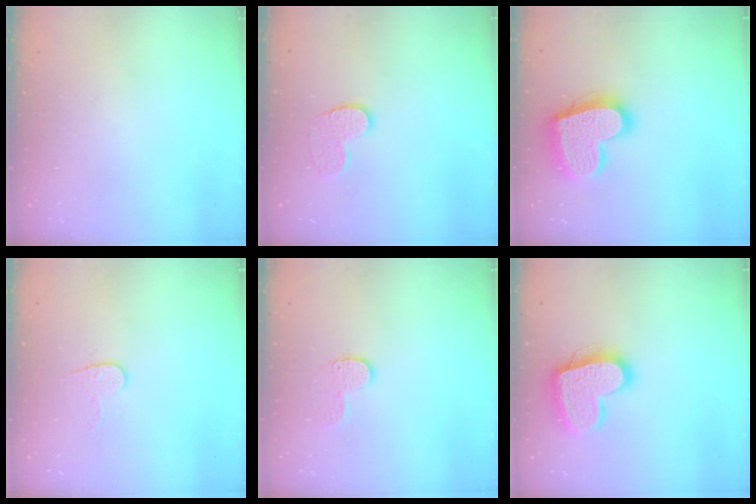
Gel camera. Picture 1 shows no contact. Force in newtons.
{"total": 8.3, "press": 8.3, "slide": 0.4}
{"total": 20.1, "press": 20.0, "slide": 1.7}
{"total": 6.0, "press": 6.0, "slide": 0.4}
{"total": 6.1, "press": 6.1, "slide": 0.2}
{"total": 17.5, "press": 17.4, "slide": 1.6}